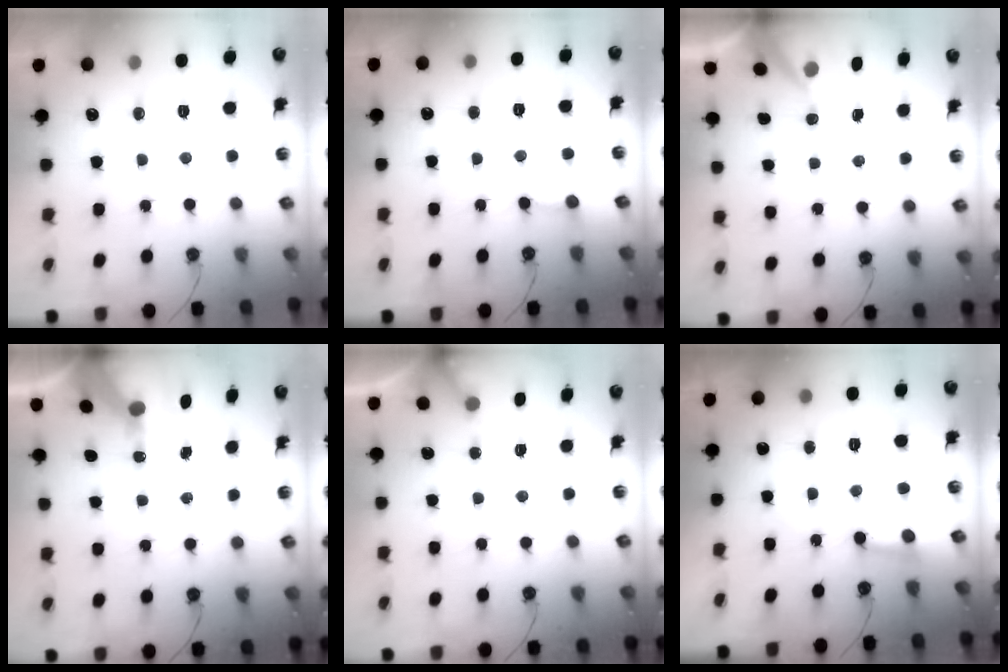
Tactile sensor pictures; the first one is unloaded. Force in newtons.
{"total": 2.6, "press": 2.6, "slide": 0.3}
{"total": 5.3, "press": 5.3, "slide": 0.5}
{"total": 7.1, "press": 7.1, "slide": 0.9}
{"total": 3.0, "press": 3.0, "slide": 0.2}
{"total": 6.0, "press": 6.0, "slide": 0.6}